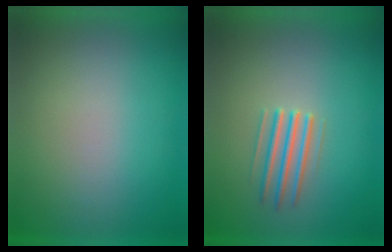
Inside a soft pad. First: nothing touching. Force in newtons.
{"total": 2.8}